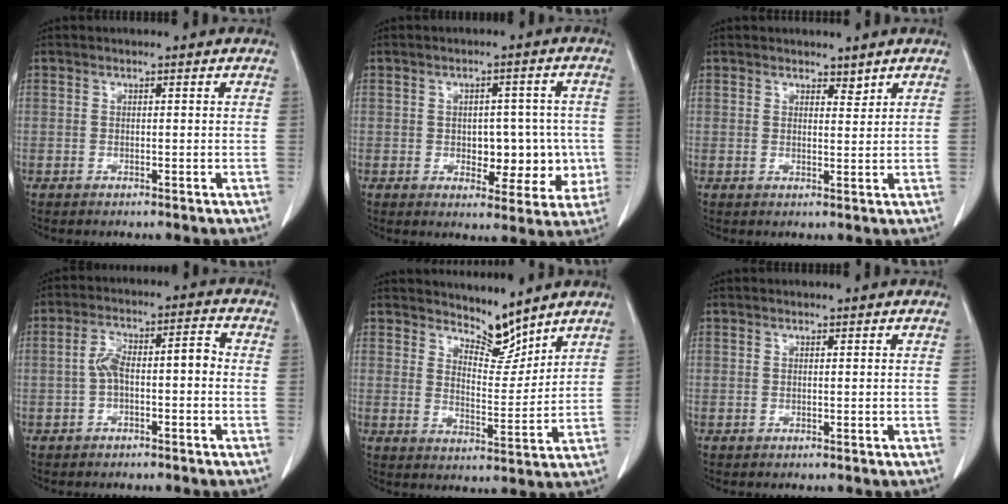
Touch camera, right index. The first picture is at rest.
{"total": 9.3, "force": [-1.1, 5.6, 7.4], "torque": [-0.082, 0.023, 0.000]}
{"total": 1.9, "force": [1.6, 0.9, 0.6], "torque": [-0.008, -0.003, 0.026]}
{"total": 7.0, "force": [-0.9, 2.8, 6.4], "torque": [-0.122, 0.042, -0.015]}
{"total": 6.3, "force": [5.9, 1.5, 1.6], "torque": [-0.024, -0.013, 0.110]}
{"total": 0.0}